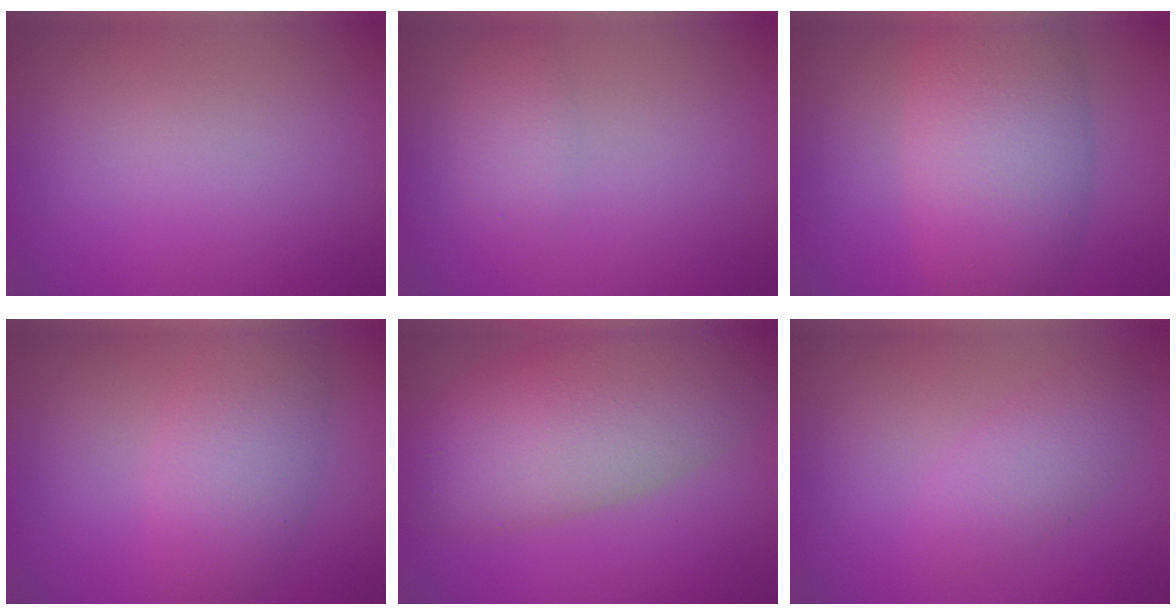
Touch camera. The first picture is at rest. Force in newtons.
{"total": 1.7, "press": 1.7, "slide": 0.1}
{"total": 8.5, "press": 8.5, "slide": 0.4}
{"total": 5.1, "press": 5.1, "slide": 0.5}
{"total": 10.3, "press": 10.3, "slide": 0.5}
{"total": 2.8, "press": 2.8, "slide": 0.1}